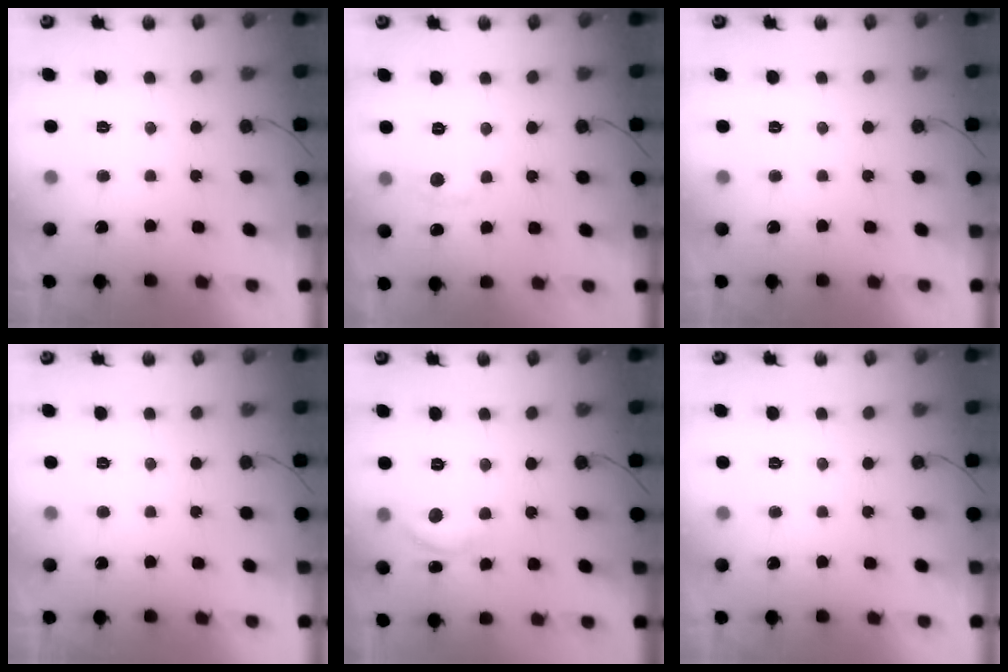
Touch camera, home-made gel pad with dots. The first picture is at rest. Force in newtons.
{"total": 4.2, "press": 4.2, "slide": 0.6}
{"total": 0.0}
{"total": 0.0}
{"total": 9.0, "press": 9.0, "slide": 0.6}
{"total": 0.0}